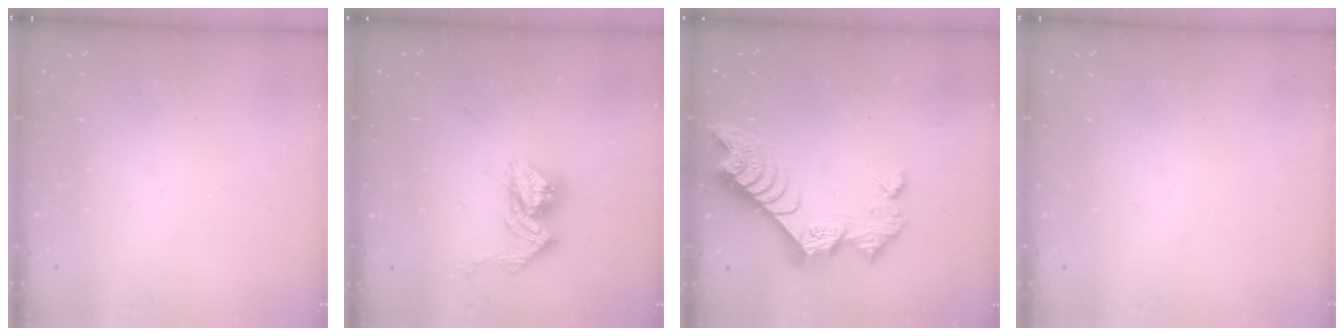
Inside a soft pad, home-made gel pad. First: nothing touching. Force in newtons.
{"total": 11.5, "press": 11.4, "slide": 1.0}
{"total": 10.0, "press": 10.0, "slide": 0.9}
{"total": 0.0}